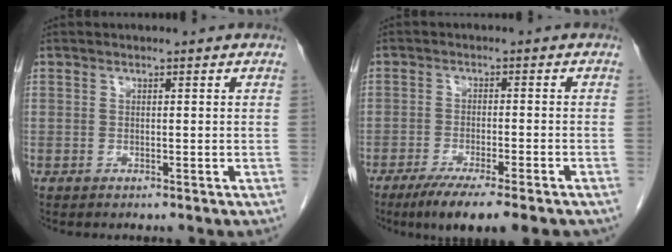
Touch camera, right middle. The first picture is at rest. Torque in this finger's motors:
{"motor_torque": [1.14, -1.00, 0.20, 0.07]}